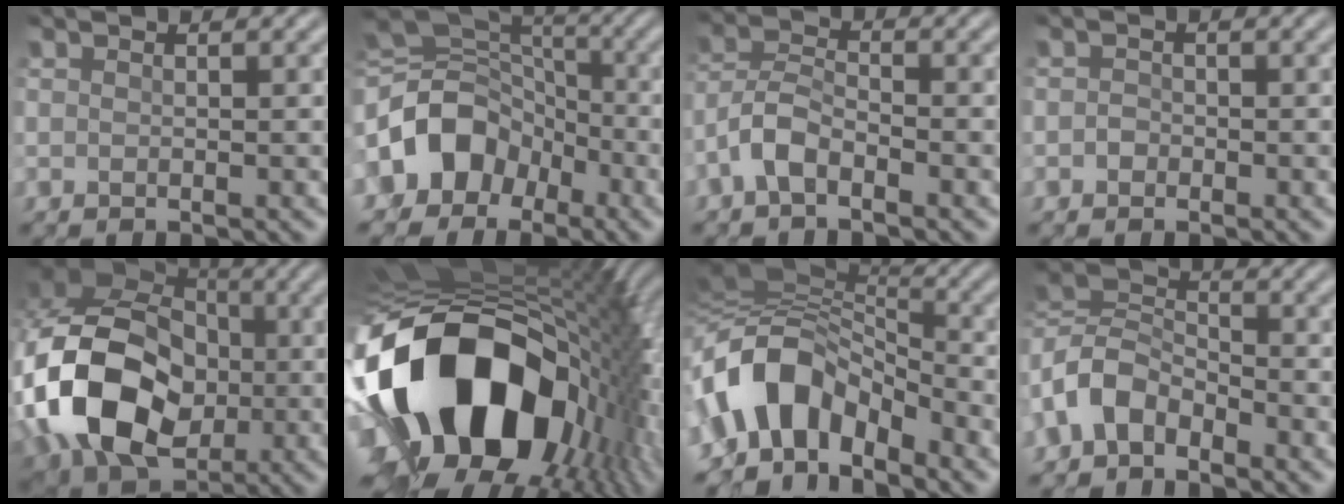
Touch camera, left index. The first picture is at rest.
{"total": 8.7, "force": [-3.0, 6.7, 4.8], "torque": [-0.093, 0.014, -0.065]}
{"total": 3.2, "force": [-2.1, 1.2, 2.0], "torque": [-0.046, 0.013, -0.050]}
{"total": 0.6, "force": [-0.3, 0.5, 0.2], "torque": [0.004, 0.005, -0.008]}
{"total": 15.1, "force": [-2.3, 11.4, 9.7], "torque": [-0.217, -0.009, -0.039]}
{"total": 20.4, "force": [-3.7, 13.0, 15.3], "torque": [-0.313, -0.037, -0.047]}
{"total": 9.1, "force": [-4.0, 5.5, 6.0], "torque": [-0.104, 0.019, -0.082]}
{"total": 5.8, "force": [-3.1, 3.7, 3.3], "torque": [-0.076, 0.010, -0.078]}